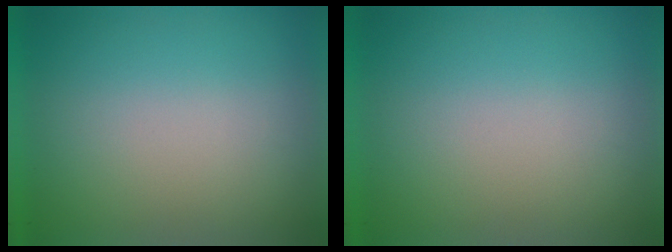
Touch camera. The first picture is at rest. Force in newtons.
{"total": 0.0}